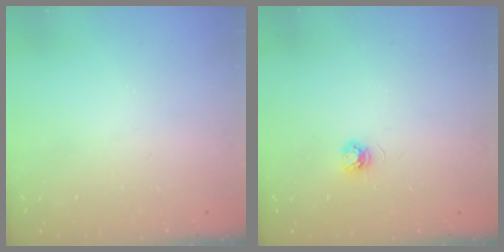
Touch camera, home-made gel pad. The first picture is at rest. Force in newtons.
{"total": 3.4, "press": 3.4, "slide": 0.4}